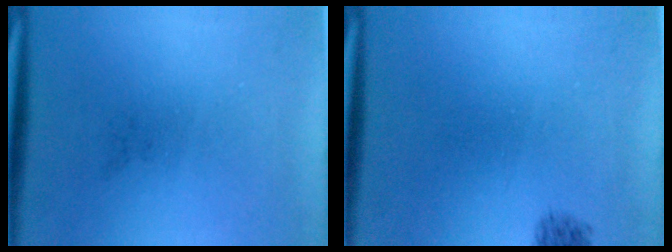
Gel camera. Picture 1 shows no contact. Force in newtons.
{"total": 1.0}